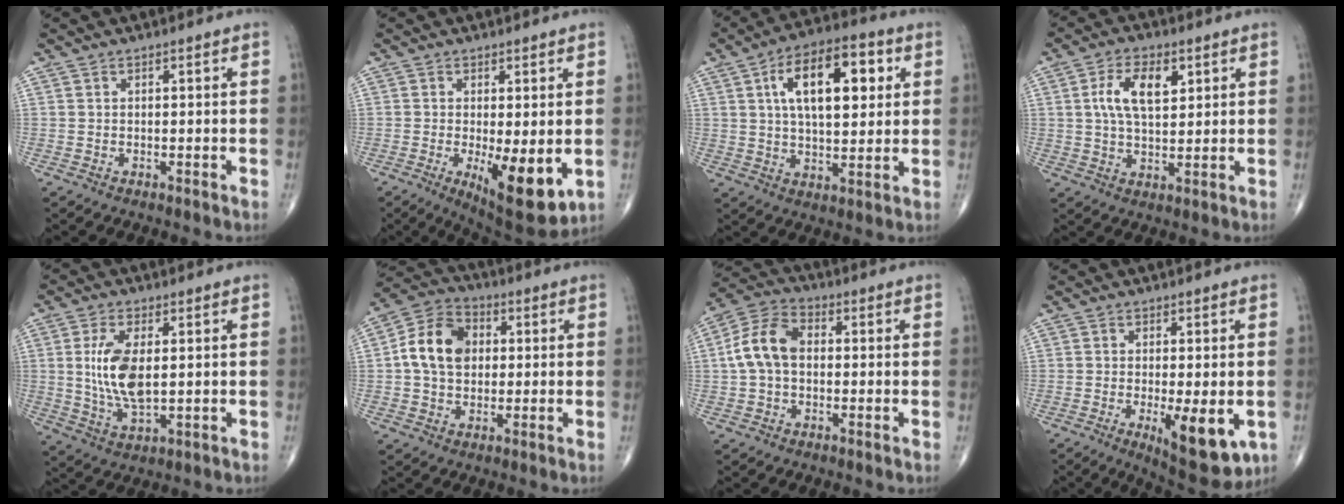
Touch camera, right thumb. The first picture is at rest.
{"total": 11.3, "force": [-2.4, 3.8, 10.4], "torque": [-0.147, -0.026, -0.025]}
{"total": 16.2, "force": [4.7, 7.7, 13.5], "torque": [-0.190, 0.005, 0.073]}
{"total": 9.0, "force": [2.7, 4.7, 7.2], "torque": [-0.122, -0.003, 0.048]}
{"total": 10.1, "force": [1.1, 4.6, 8.9], "torque": [-0.177, -0.013, 0.028]}
{"total": 11.3, "force": [1.1, 8.4, 7.4], "torque": [-0.118, 0.020, 0.011]}
{"total": 9.7, "force": [0.3, 6.5, 7.1], "torque": [-0.141, 0.030, -0.003]}
{"total": 10.9, "force": [-3.1, 3.7, 9.8], "torque": [-0.130, -0.021, -0.036]}